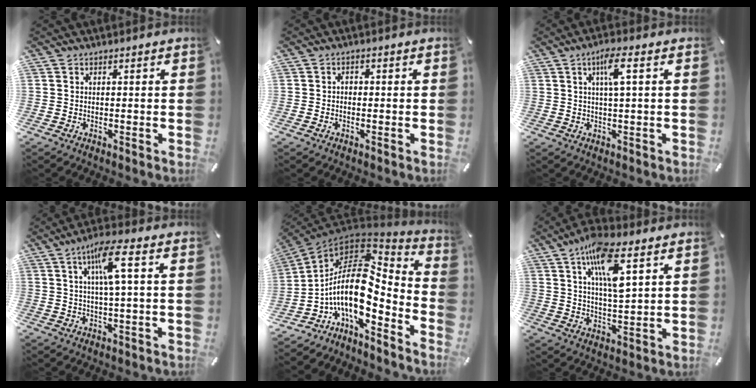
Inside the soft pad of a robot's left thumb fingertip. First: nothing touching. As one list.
[{"total": 1.2, "force": [-0.5, 0.9, 0.7], "torque": [-0.014, 0.004, -0.011]}, {"total": 5.8, "force": [1.8, 0.8, 5.4], "torque": [-0.110, 0.002, 0.026]}, {"total": 9.1, "force": [2.6, 1.1, 8.7], "torque": [-0.161, -0.001, 0.040]}, {"total": 18.0, "force": [-1.5, 8.7, 15.6], "torque": [-0.332, -0.036, -0.039]}, {"total": 12.2, "force": [6.2, 3.6, 9.9], "torque": [-0.178, -0.012, 0.106]}]